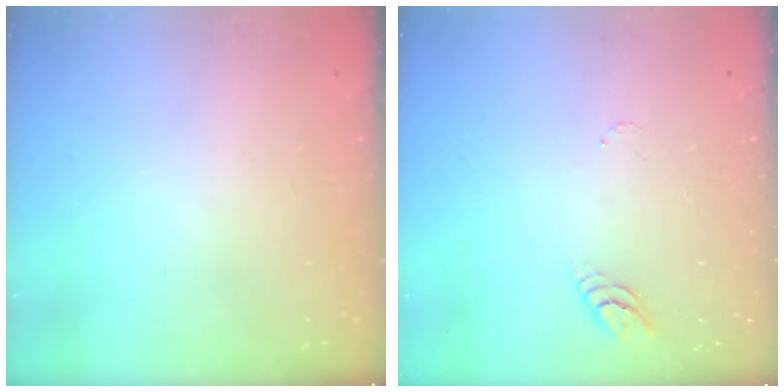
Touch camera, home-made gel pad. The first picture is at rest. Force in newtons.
{"total": 3.3, "press": 3.3, "slide": 0.4}